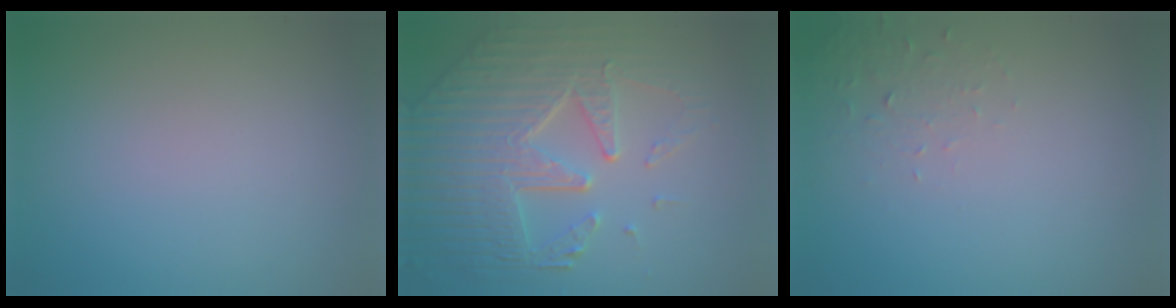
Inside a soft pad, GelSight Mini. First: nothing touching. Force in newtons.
{"total": 8.7, "press": 6.0, "slide": 6.4}
{"total": 1.6, "press": 1.6, "slide": 0.4}